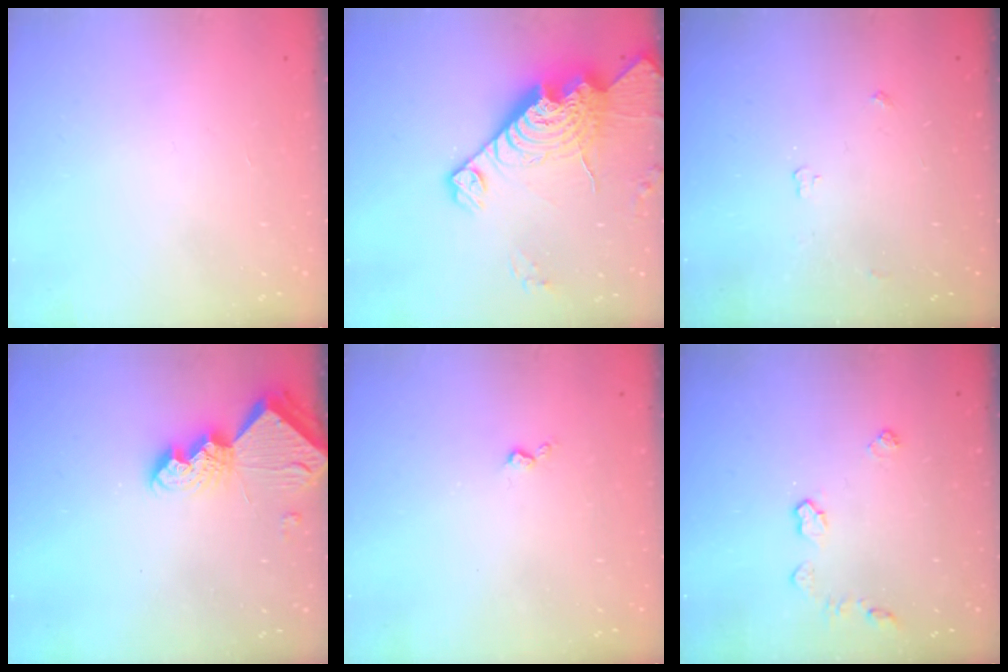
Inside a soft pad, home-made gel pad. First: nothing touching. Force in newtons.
{"total": 21.7, "press": 21.6, "slide": 2.0}
{"total": 2.8, "press": 2.8, "slide": 0.5}
{"total": 7.8, "press": 7.8, "slide": 0.8}
{"total": 3.0, "press": 3.0, "slide": 0.5}
{"total": 5.8, "press": 5.8, "slide": 0.6}